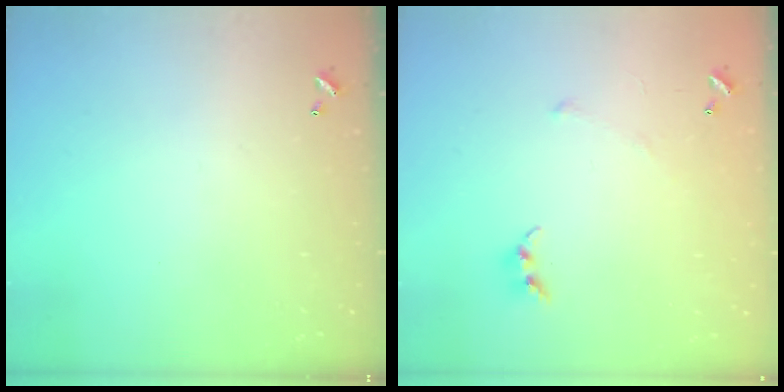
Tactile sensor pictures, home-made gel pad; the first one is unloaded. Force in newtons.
{"total": 4.7, "press": 4.7, "slide": 0.6}